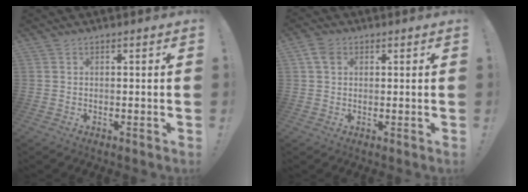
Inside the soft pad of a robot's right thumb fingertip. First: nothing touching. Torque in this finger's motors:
{"motor_torque": [0.40, 0.32, 0.07, -0.29, 0.00]}